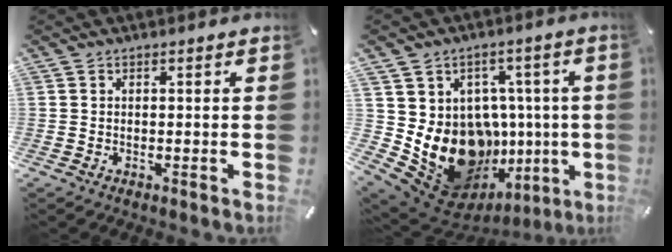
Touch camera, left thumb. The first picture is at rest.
{"total": 18.8, "force": [-3.6, 14.7, 11.1], "torque": [-0.193, -0.014, -0.025]}